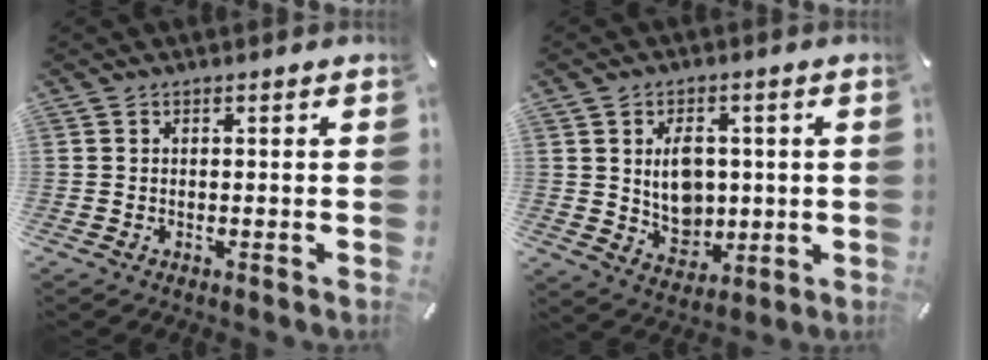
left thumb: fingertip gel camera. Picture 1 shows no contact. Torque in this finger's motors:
{"motor_torque": [0.33, 1.16, 0.46, -0.26, 0.23]}